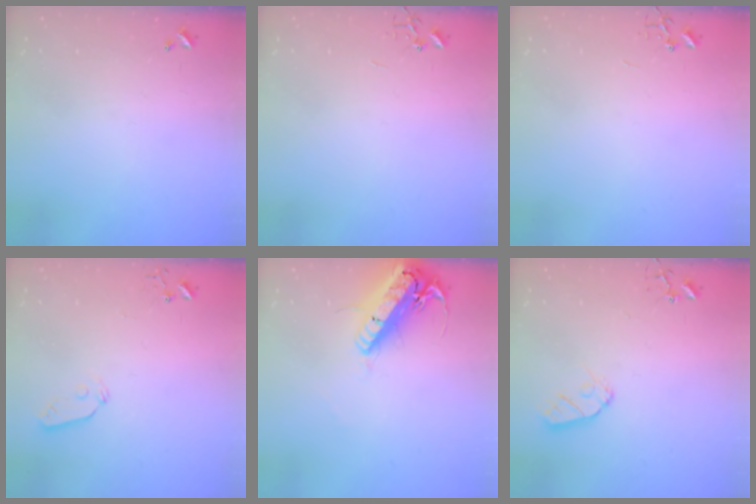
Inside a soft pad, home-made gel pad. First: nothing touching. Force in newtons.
{"total": 0.0}
{"total": 0.0}
{"total": 4.6, "press": 4.6, "slide": 0.3}
{"total": 20.0, "press": 19.6, "slide": 4.1}
{"total": 7.6, "press": 7.6, "slide": 0.5}